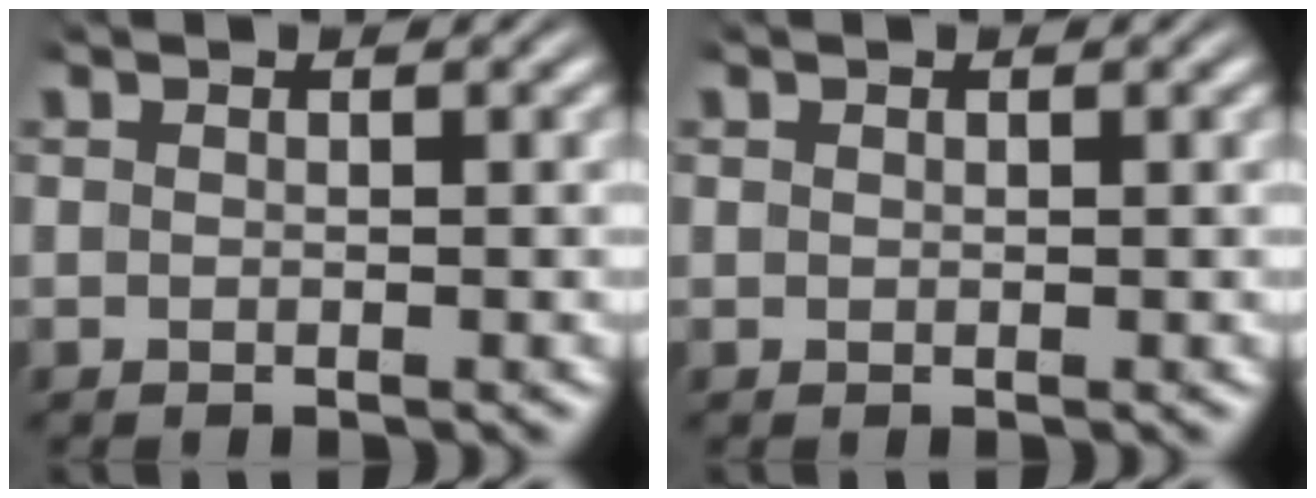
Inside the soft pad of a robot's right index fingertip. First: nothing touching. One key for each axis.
{"total": 0.0}